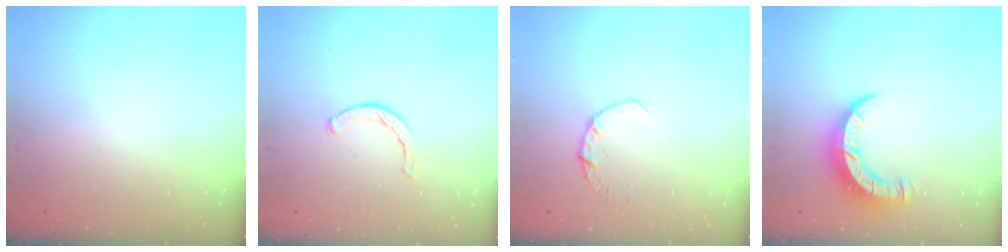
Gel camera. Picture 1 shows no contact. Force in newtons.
{"total": 1.8, "press": 1.8, "slide": 0.3}
{"total": 1.9, "press": 1.9, "slide": 0.3}
{"total": 8.2, "press": 8.2, "slide": 1.0}